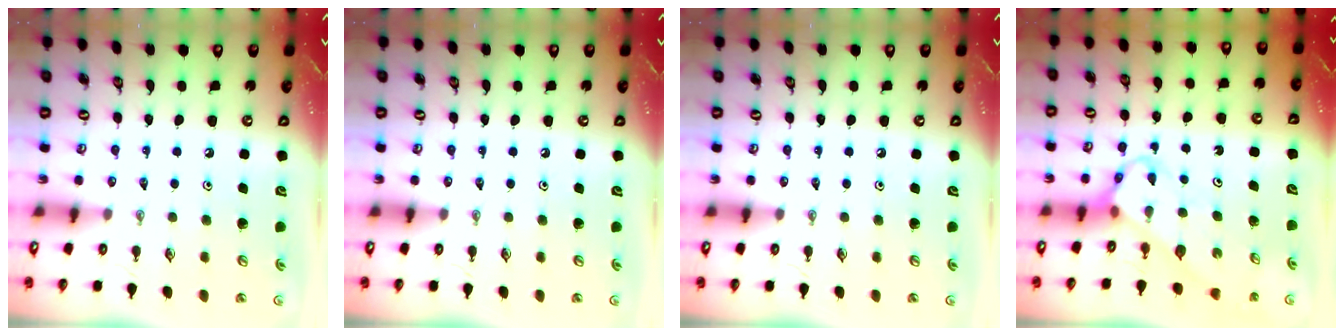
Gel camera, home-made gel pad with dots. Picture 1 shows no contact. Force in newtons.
{"total": 0.0}
{"total": 0.0}
{"total": 3.7, "press": 3.7, "slide": 0.1}